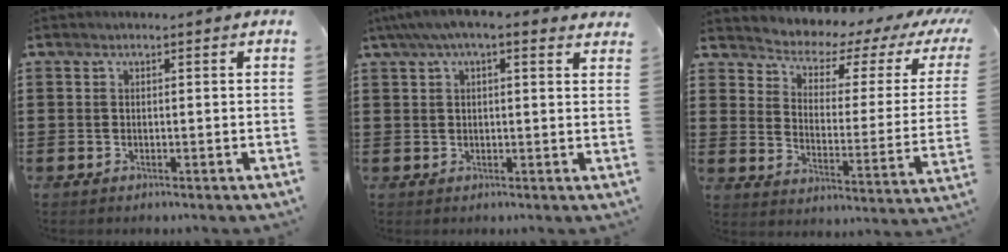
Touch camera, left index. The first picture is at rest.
{"total": 4.8, "force": [3.2, 1.0, 3.4], "torque": [-0.073, 0.003, 0.056]}
{"total": 3.3, "force": [2.5, 1.8, 1.1], "torque": [-0.045, -0.026, 0.034]}